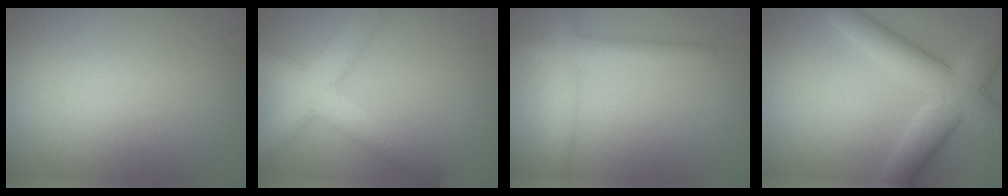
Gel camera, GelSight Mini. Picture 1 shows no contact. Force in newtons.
{"total": 6.7, "press": 6.7, "slide": 0.1}
{"total": 3.2, "press": 3.1, "slide": 0.2}
{"total": 7.0, "press": 7.0, "slide": 0.4}